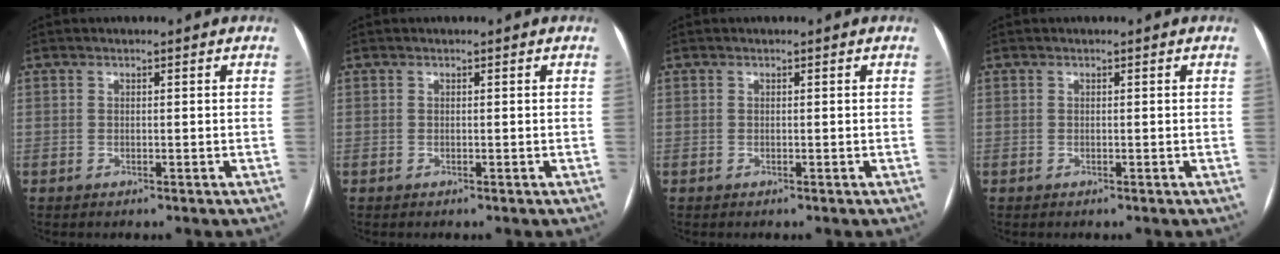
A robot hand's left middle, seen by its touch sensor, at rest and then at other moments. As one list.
[{"total": 0.0}, {"total": 0.0}, {"total": 0.0}]